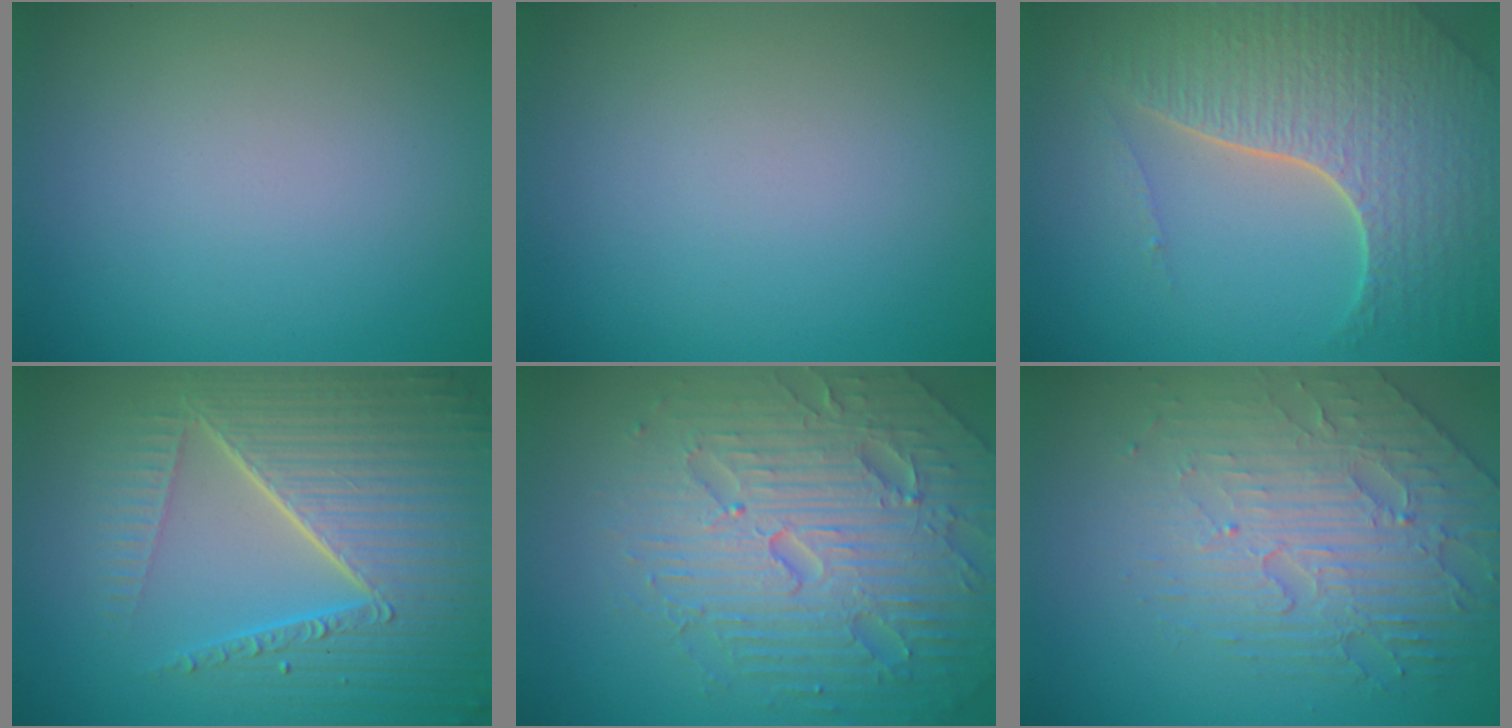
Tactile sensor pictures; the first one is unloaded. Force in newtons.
{"total": 0.0}
{"total": 7.2, "press": 5.2, "slide": 4.9}
{"total": 8.5, "press": 5.9, "slide": 6.1}
{"total": 7.4, "press": 7.3, "slide": 1.6}
{"total": 4.7, "press": 4.2, "slide": 2.2}